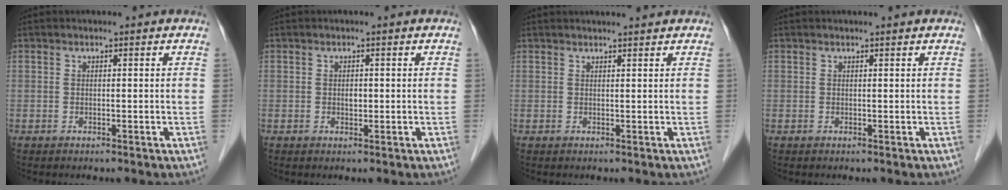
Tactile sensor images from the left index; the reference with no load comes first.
{"total": 0.9, "force": [0.1, 0.6, 0.7], "torque": [-0.012, 0.001, 0.001]}
{"total": 3.9, "force": [3.7, -0.1, 1.2], "torque": [-0.015, 0.019, 0.047]}
{"total": 0.8, "force": [0.8, -0.1, 0.2], "torque": [-0.007, 0.005, 0.013]}